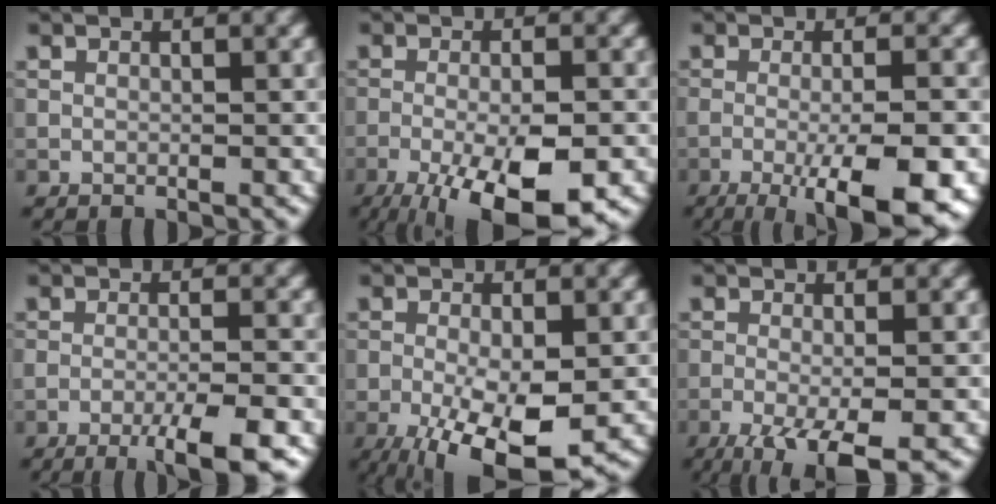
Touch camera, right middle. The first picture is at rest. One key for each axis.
{"total": 10.9, "fx": -5.4, "fy": 3.3, "fz": 8.8, "tx": -0.146, "ty": -0.016, "tz": -0.087}
{"total": 9.6, "fx": -3.9, "fy": 2.5, "fz": 8.4, "tx": -0.117, "ty": -0.007, "tz": -0.054}
{"total": 5.1, "fx": -2.9, "fy": 0.8, "fz": 4.1, "tx": -0.060, "ty": 0.000, "tz": -0.051}
{"total": 8.8, "fx": -3.4, "fy": 3.4, "fz": 7.4, "tx": -0.139, "ty": -0.023, "tz": -0.046}
{"total": 6.5, "fx": -3.4, "fy": 1.6, "fz": 5.3, "tx": -0.083, "ty": -0.006, "tz": -0.064}